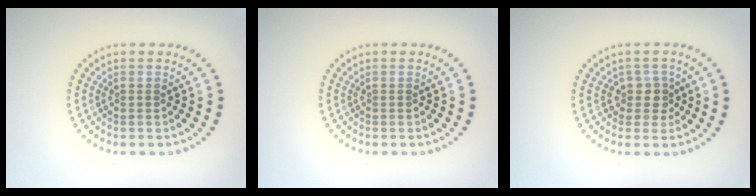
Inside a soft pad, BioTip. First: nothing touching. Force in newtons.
{"total": 0.0}
{"total": 2.0, "press": 1.6, "slide": 1.3}